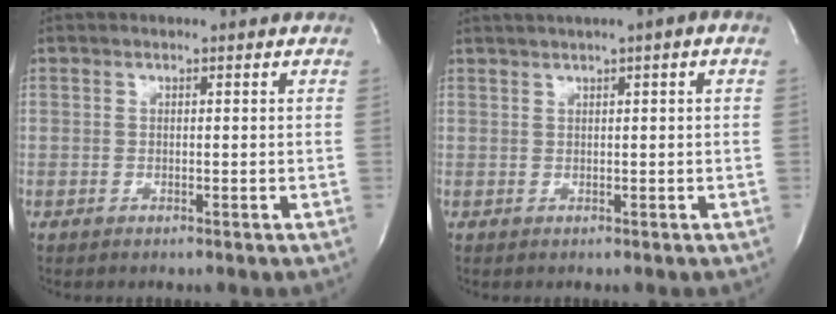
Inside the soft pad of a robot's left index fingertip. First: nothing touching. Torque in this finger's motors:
{"motor_torque": [0.40, -0.51, 0.86, 0.20]}